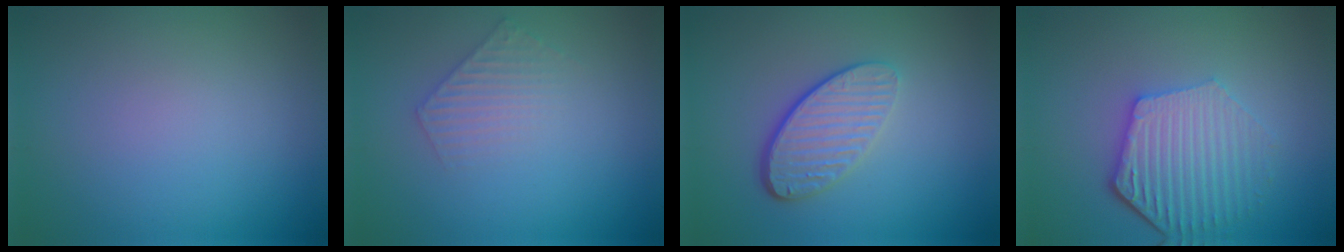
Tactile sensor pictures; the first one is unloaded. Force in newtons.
{"total": 1.9, "press": 1.9, "slide": 0.3}
{"total": 4.5, "press": 3.2, "slide": 3.1}
{"total": 5.4, "press": 4.2, "slide": 3.4}